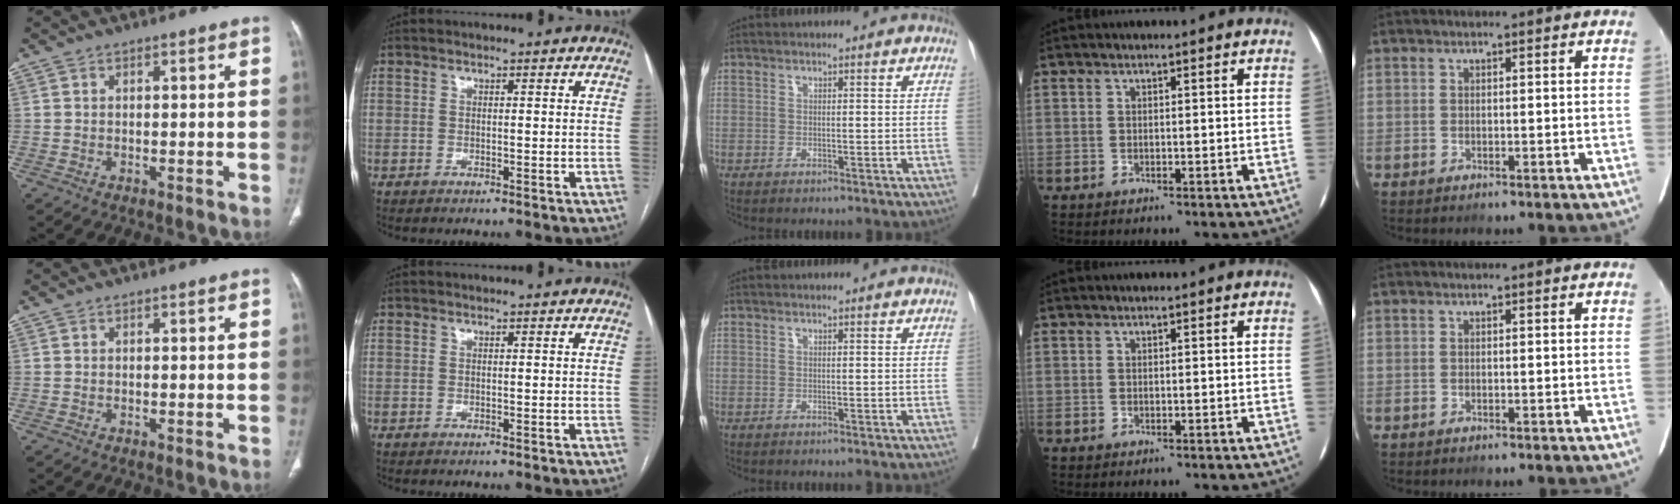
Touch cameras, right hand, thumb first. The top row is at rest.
{}